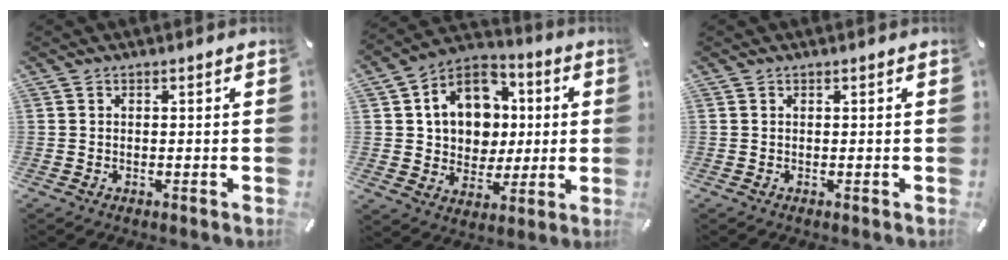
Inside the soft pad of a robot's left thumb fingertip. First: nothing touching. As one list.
[{"total": 14.1, "force": [2.0, 12.4, 6.3], "torque": [-0.109, 0.002, 0.046]}, {"total": 0.0}]